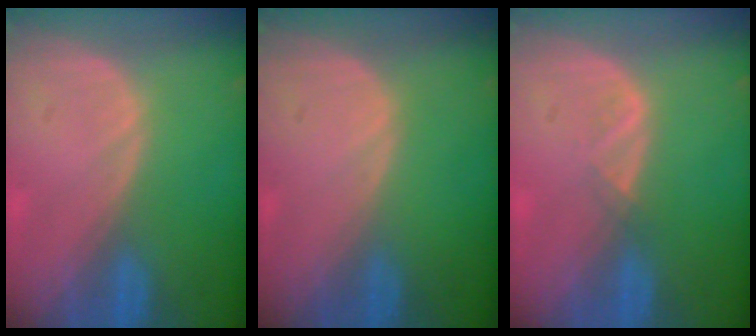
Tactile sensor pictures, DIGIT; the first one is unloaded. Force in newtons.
{"total": 0.0}
{"total": 1.3, "press": 1.2, "slide": 0.7}